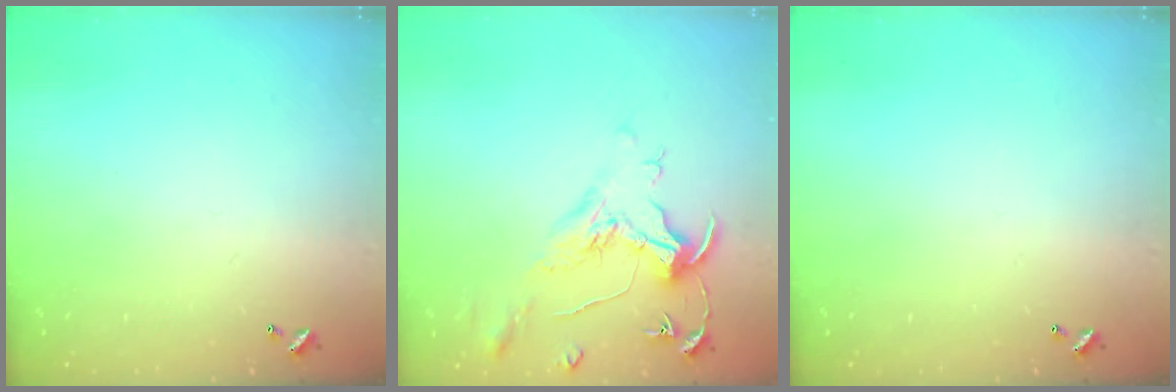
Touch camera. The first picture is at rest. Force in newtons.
{"total": 1.6, "press": 1.4, "slide": 0.7}
{"total": 0.0}